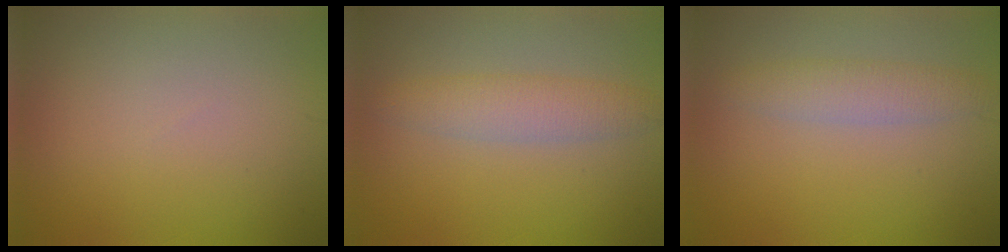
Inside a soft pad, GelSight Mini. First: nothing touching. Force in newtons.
{"total": 3.0, "press": 3.0, "slide": 0.0}
{"total": 2.5, "press": 2.5, "slide": 0.1}